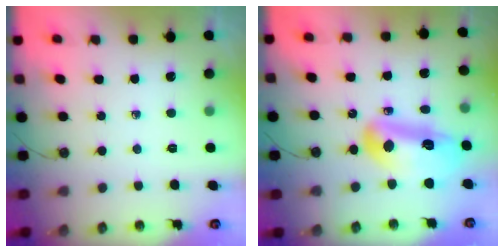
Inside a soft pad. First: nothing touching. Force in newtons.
{"total": 14.9, "press": 14.8, "slide": 1.7}